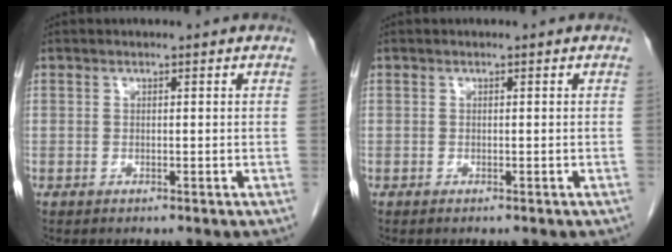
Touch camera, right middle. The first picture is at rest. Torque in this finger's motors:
{"motor_torque": [0.06, -0.03, 0.01, 0.01]}